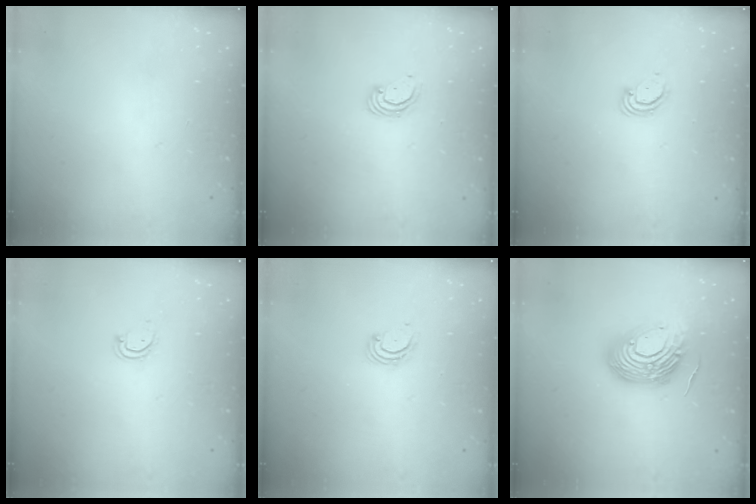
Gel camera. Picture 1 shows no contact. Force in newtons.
{"total": 3.3, "press": 3.3, "slide": 0.2}
{"total": 2.8, "press": 2.8, "slide": 0.3}
{"total": 3.9, "press": 3.9, "slide": 0.3}
{"total": 3.1, "press": 3.1, "slide": 0.5}
{"total": 17.4, "press": 17.3, "slide": 2.1}